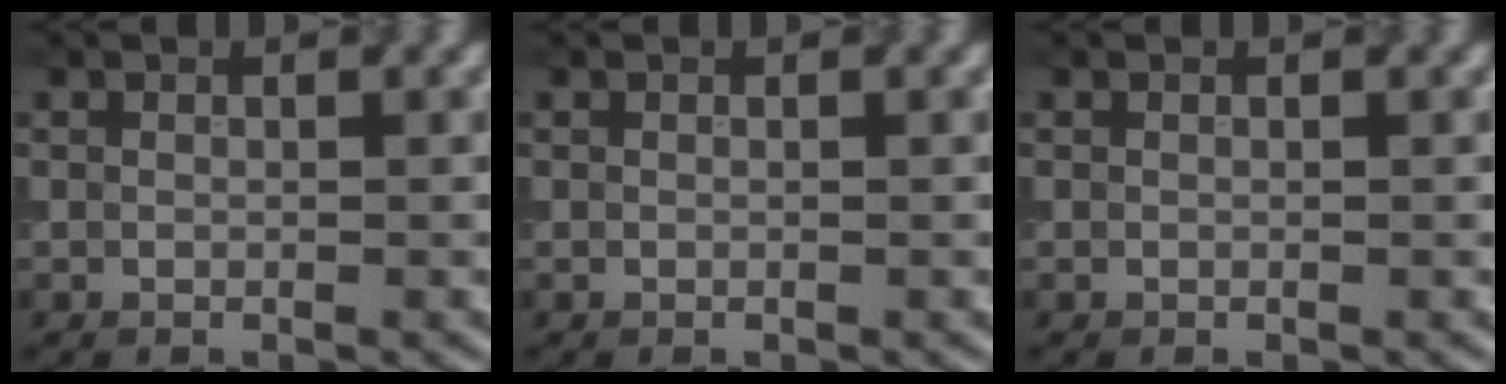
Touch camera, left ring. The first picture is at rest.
{"total": 0.0}
{"total": 0.0}